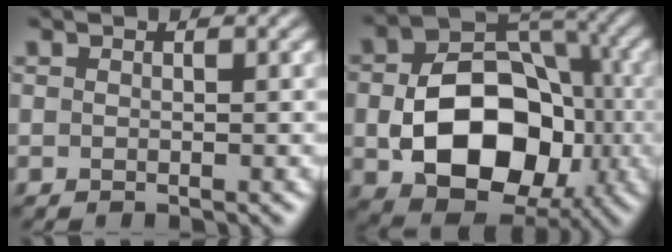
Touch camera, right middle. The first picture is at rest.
{"total": 11.9, "force": [-2.2, 8.4, 8.1], "torque": [-0.140, -0.007, -0.030]}